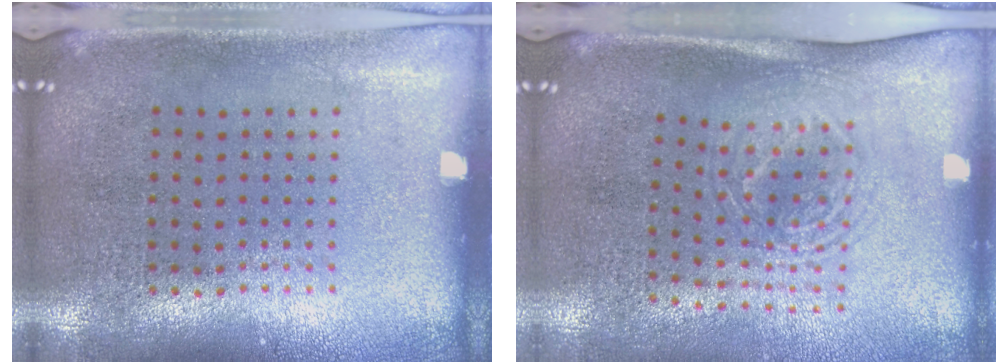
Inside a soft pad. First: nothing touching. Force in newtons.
{"total": 1.7, "press": 1.3, "slide": 1.1}